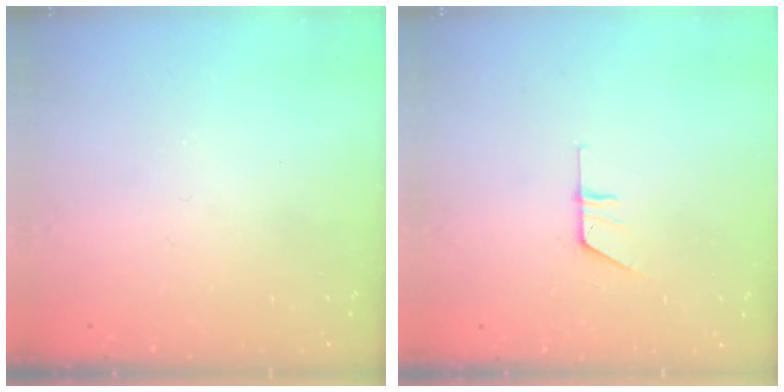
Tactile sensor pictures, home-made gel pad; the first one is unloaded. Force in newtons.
{"total": 5.4, "press": 5.4, "slide": 0.5}